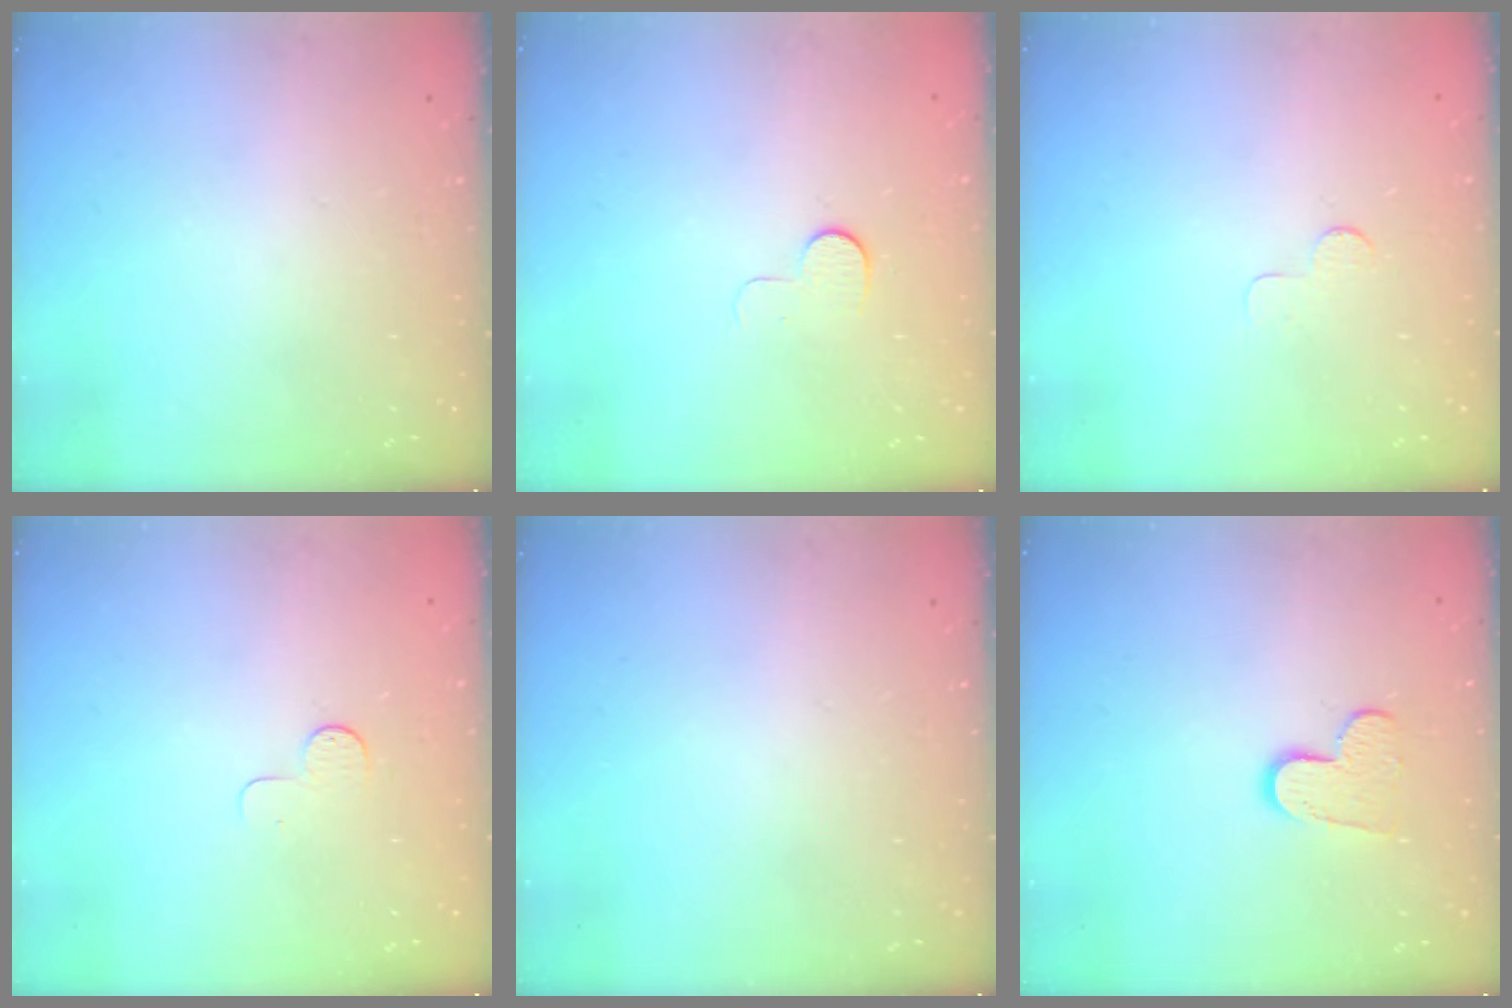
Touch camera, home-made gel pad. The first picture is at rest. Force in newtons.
{"total": 5.3, "press": 5.3, "slide": 0.5}
{"total": 3.0, "press": 2.9, "slide": 0.3}
{"total": 4.0, "press": 4.0, "slide": 0.4}
{"total": 0.0}
{"total": 8.3, "press": 8.2, "slide": 0.5}